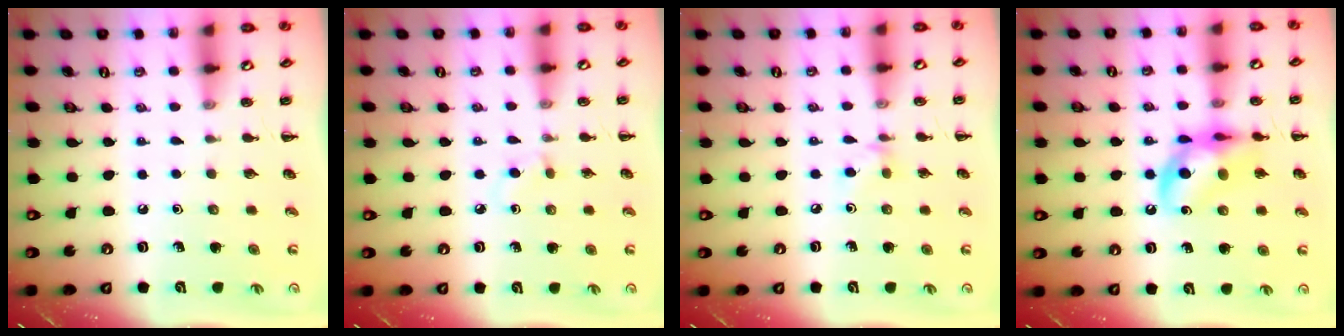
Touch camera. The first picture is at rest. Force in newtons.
{"total": 1.5, "press": 1.3, "slide": 0.8}
{"total": 4.2, "press": 3.9, "slide": 1.5}
{"total": 14.7, "press": 14.4, "slide": 2.6}